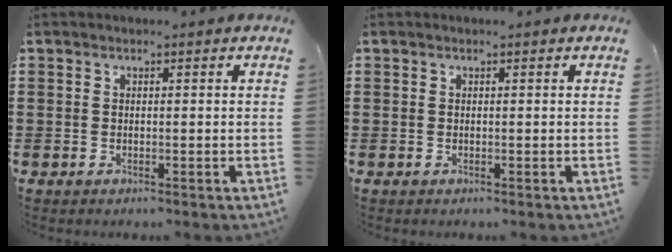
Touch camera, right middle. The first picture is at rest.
{"total": 0.0}